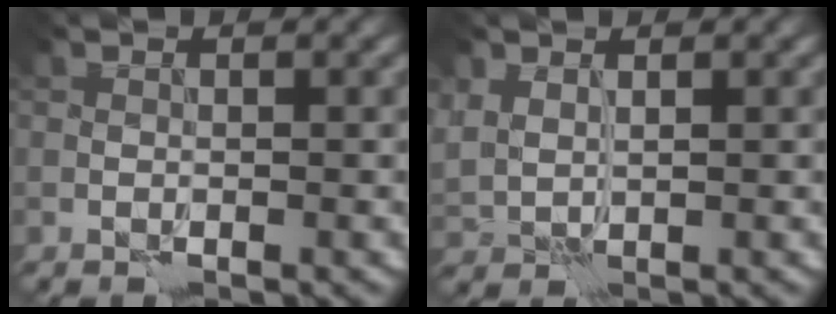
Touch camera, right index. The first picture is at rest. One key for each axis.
{"total": 2.3, "fx": 1.2, "fy": 1.6, "fz": 1.1, "tx": -0.037, "ty": -0.009, "tz": 0.031}